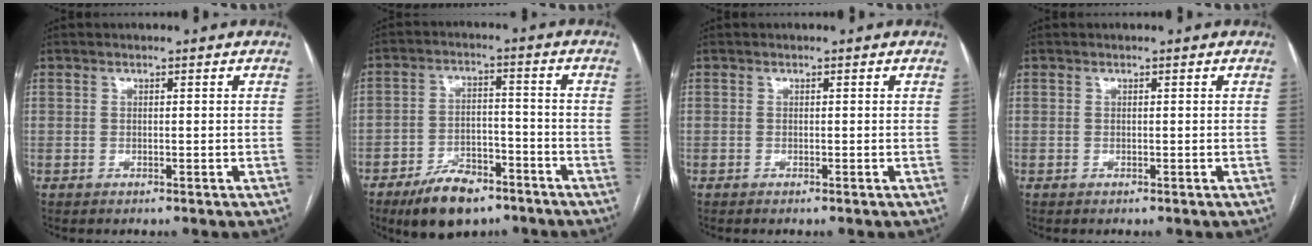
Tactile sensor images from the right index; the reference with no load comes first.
{"total": 9.8, "force": [-6.8, 4.4, 5.5], "torque": [-0.096, -0.002, -0.116]}
{"total": 0.0}
{"total": 0.0}